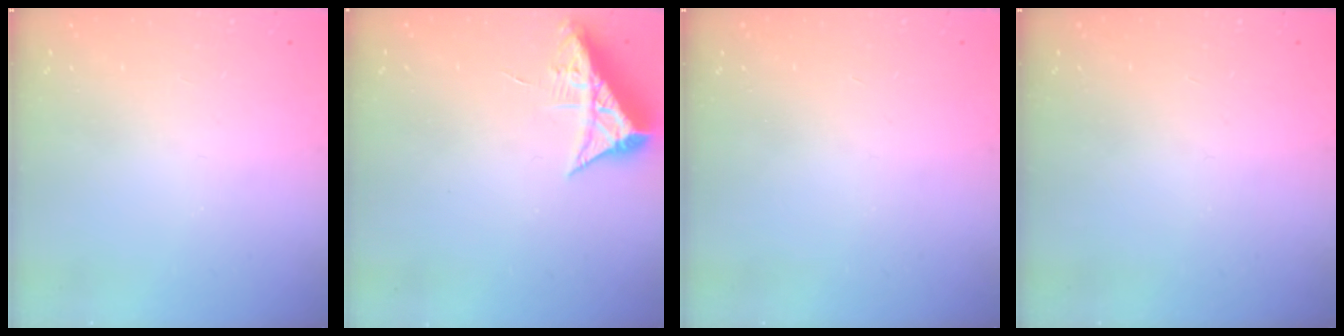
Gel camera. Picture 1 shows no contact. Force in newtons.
{"total": 7.3, "press": 7.3, "slide": 0.2}
{"total": 0.0}
{"total": 0.0}